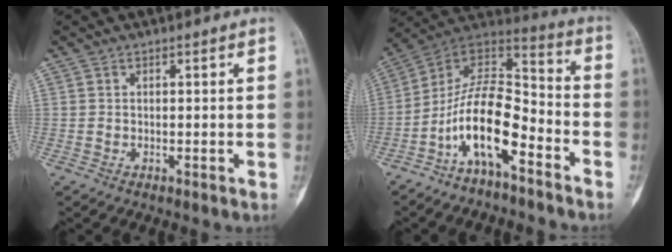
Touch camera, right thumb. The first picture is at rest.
{"total": 14.9, "force": [-7.2, 6.1, 11.5], "torque": [-0.197, 0.094, -0.135]}